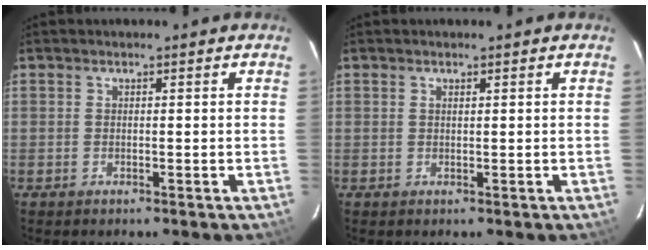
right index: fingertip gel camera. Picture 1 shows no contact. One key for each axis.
{"total": 0.7, "fx": 0.5, "fy": 0.2, "fz": 0.5, "tx": -0.006, "ty": 0.003, "tz": 0.009}